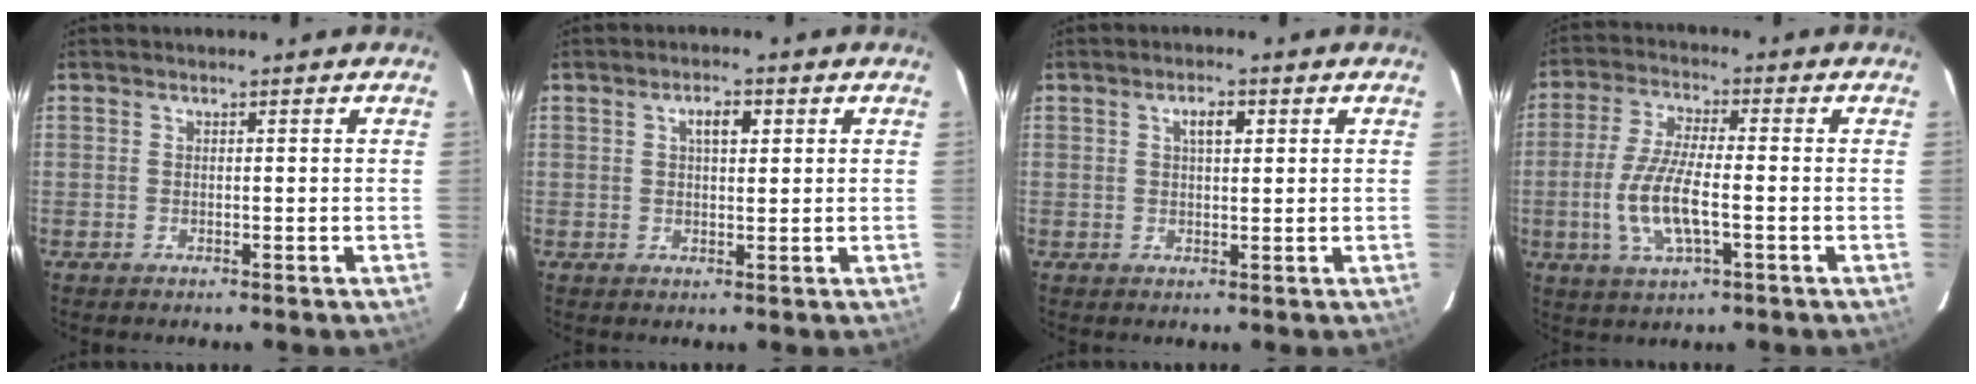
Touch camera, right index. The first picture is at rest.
{"total": 3.3, "force": [1.2, 1.6, 2.7], "torque": [-0.045, 0.010, 0.020]}
{"total": 3.0, "force": [1.1, 1.3, 2.4], "torque": [-0.041, 0.009, 0.019]}
{"total": 10.3, "force": [-2.4, 3.1, 9.5], "torque": [-0.196, -0.007, -0.046]}